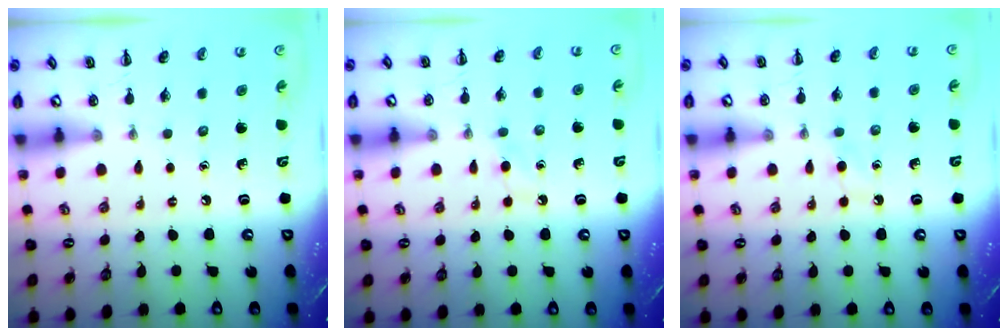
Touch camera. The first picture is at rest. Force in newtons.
{"total": 2.7, "press": 2.5, "slide": 1.0}
{"total": 2.7, "press": 2.5, "slide": 1.0}